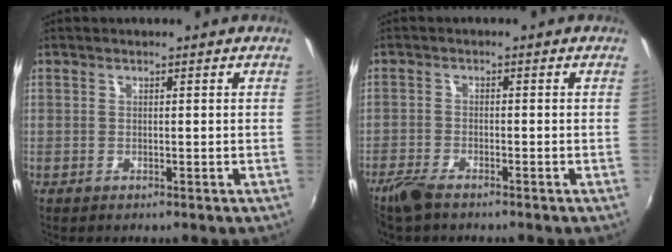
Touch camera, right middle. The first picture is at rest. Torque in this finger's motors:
{"motor_torque": [0.14, -0.14, 0.06, 0.02]}